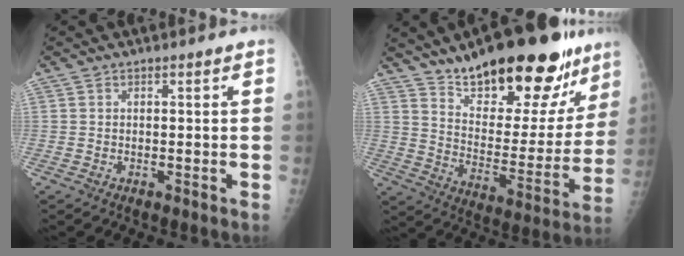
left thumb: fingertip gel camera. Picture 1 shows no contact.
{"total": 26.9, "force": [19.0, 10.0, 16.4], "torque": [-0.197, -0.088, 0.290]}